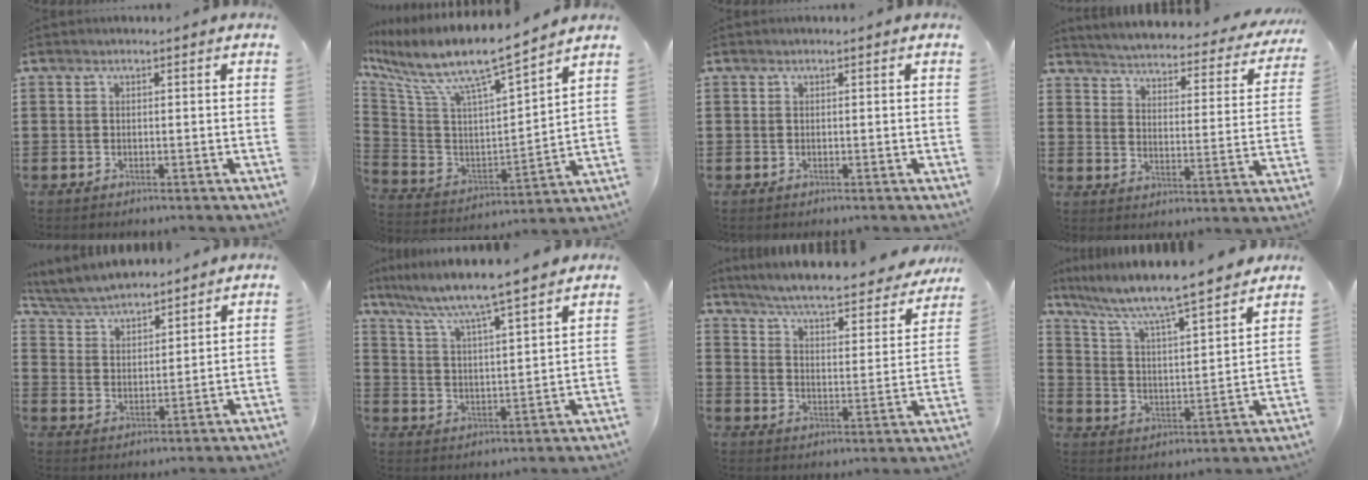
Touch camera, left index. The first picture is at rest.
{"total": 9.3, "force": [7.3, 1.3, 5.5], "torque": [-0.139, -0.059, 0.118]}
{"total": 0.0}
{"total": 3.5, "force": [3.5, -0.3, 0.5], "torque": [-0.033, -0.035, 0.052]}
{"total": 5.2, "force": [5.1, 0.8, 0.9], "torque": [-0.039, -0.017, 0.092]}
{"total": 6.0, "force": [5.4, -1.0, 2.5], "torque": [-0.073, -0.041, 0.084]}
{"total": 5.9, "force": [5.4, -0.3, 2.3], "torque": [-0.069, -0.043, 0.088]}
{"total": 7.1, "force": [6.2, 0.0, 3.4], "torque": [-0.094, -0.049, 0.100]}